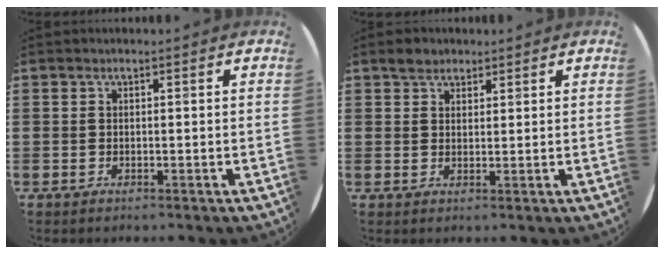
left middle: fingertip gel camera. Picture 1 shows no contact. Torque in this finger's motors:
{"motor_torque": [0.15, -0.12, 0.02, 0.01]}